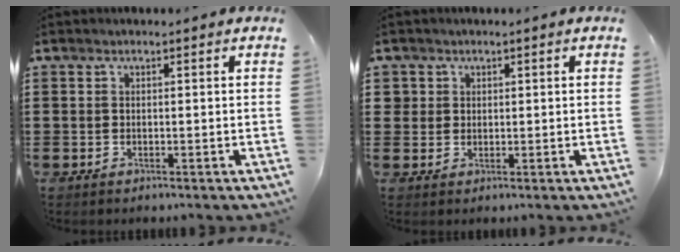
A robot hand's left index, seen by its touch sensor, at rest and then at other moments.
{"total": 1.8, "force": [0.8, 1.6, 0.1], "torque": [-0.010, 0.006, 0.015]}